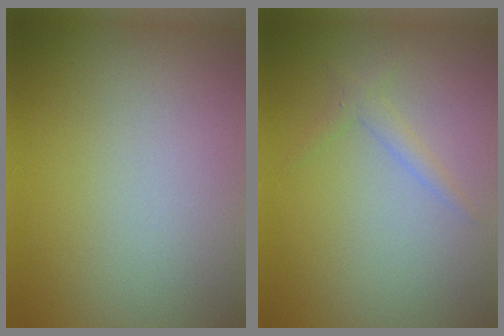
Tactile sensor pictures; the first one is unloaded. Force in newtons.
{"total": 1.3, "press": 1.3, "slide": 0.1}